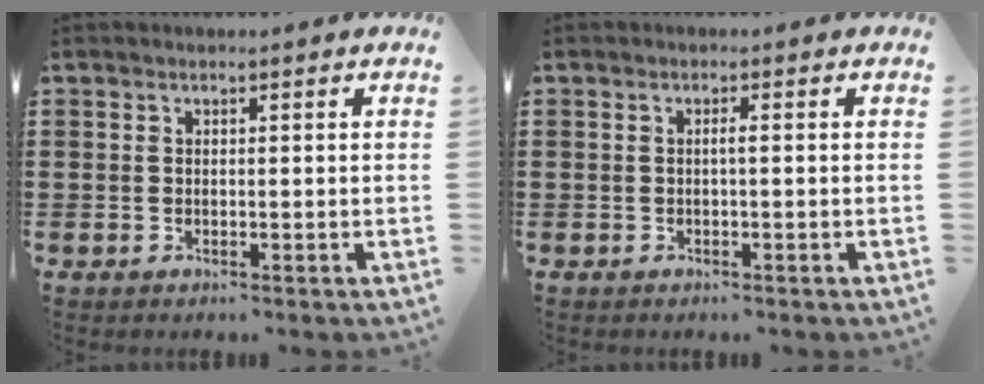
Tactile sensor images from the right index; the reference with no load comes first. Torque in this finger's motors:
{"motor_torque": [0.27, -0.26, 0.02, 0.04]}